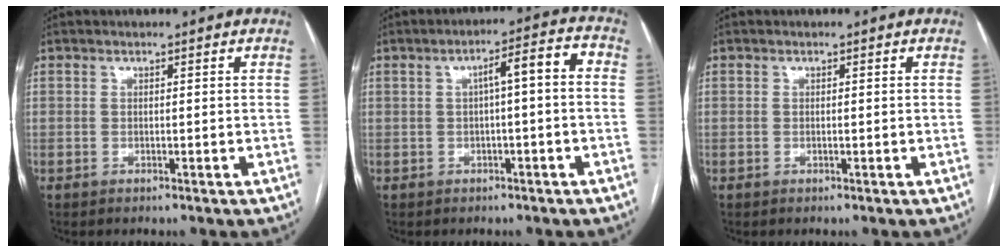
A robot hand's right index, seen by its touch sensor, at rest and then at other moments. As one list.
[{"total": 5.5, "force": [0.0, 0.9, 5.4], "torque": [-0.079, 0.028, 0.001]}, {"total": 0.0}]